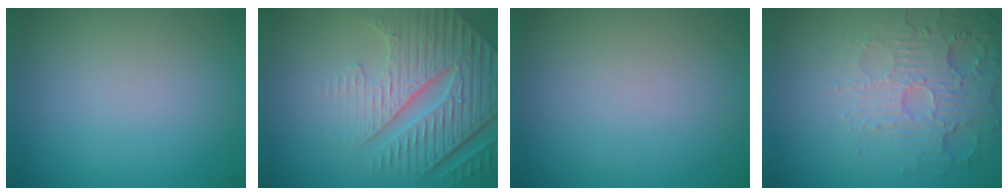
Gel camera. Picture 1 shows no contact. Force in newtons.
{"total": 8.0, "press": 5.8, "slide": 5.5}
{"total": 0.0}
{"total": 5.7, "press": 3.6, "slide": 4.4}